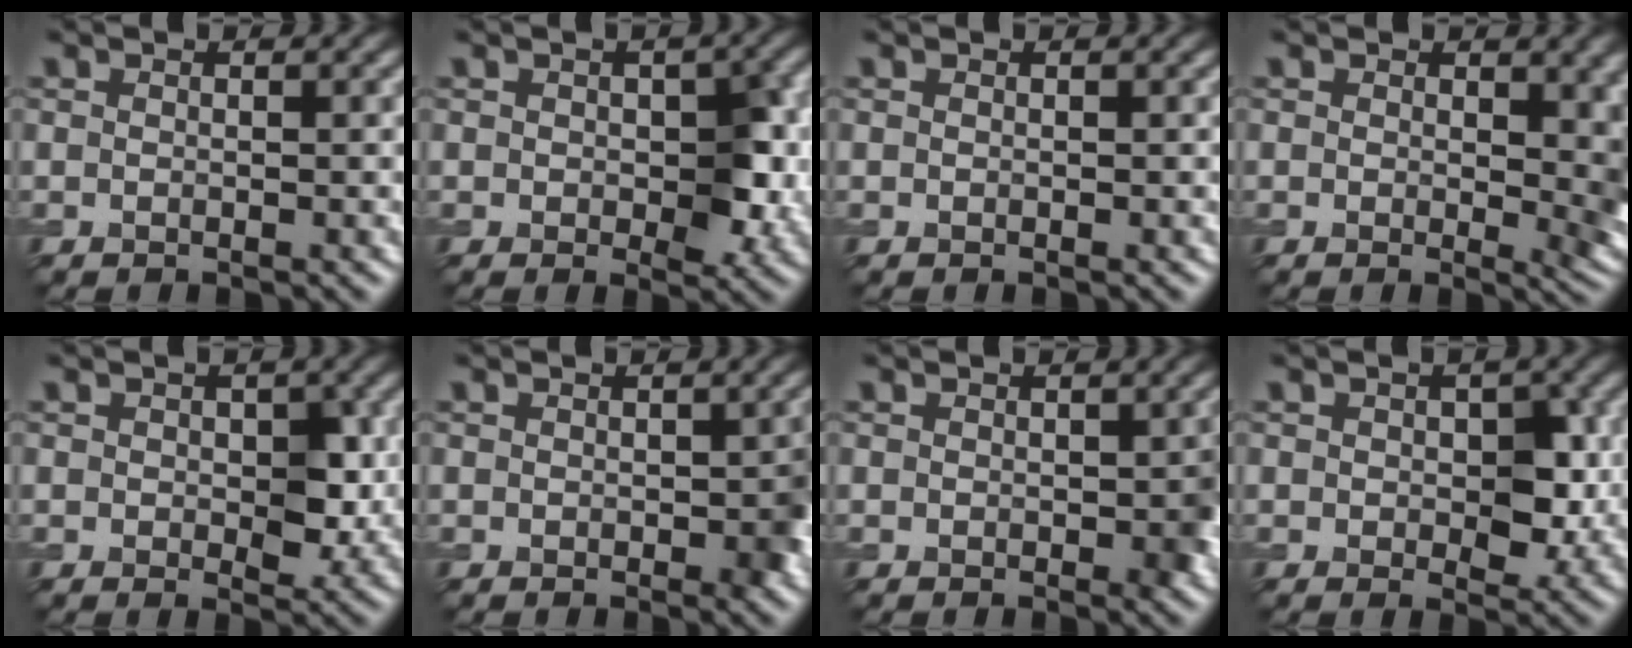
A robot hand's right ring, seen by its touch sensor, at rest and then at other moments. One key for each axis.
{"total": 4.9, "fx": 0.0, "fy": 2.7, "fz": 4.0, "tx": -0.054, "ty": -0.004, "tz": 0.004}
{"total": 0.0}
{"total": 6.7, "fx": 0.5, "fy": 3.6, "fz": 5.6, "tx": -0.046, "ty": -0.010, "tz": 0.007}
{"total": 3.7, "fx": 0.1, "fy": 2.1, "fz": 3.0, "tx": -0.046, "ty": -0.005, "tz": 0.005}
{"total": 2.6, "fx": -0.3, "fy": 1.3, "fz": 2.2, "tx": -0.024, "ty": -0.003, "tz": -0.002}
{"total": 2.2, "fx": -0.1, "fy": 1.1, "fz": 1.9, "tx": -0.022, "ty": -0.003, "tz": 0.000}
{"total": 4.3, "fx": 0.1, "fy": 2.5, "fz": 3.4, "tx": -0.050, "ty": -0.004, "tz": 0.005}